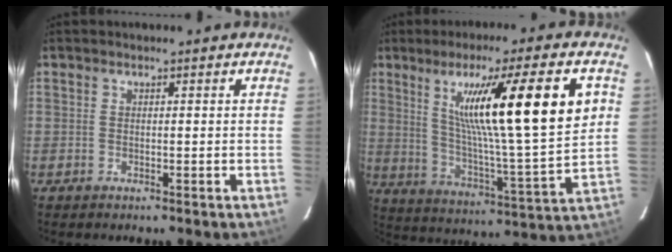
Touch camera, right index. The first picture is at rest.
{"total": 21.7, "force": [6.7, 0.9, 20.6], "torque": [-0.325, -0.005, 0.101]}